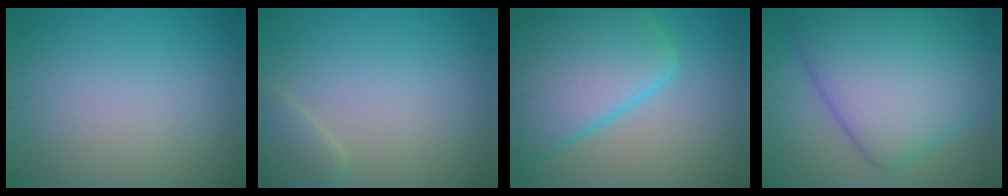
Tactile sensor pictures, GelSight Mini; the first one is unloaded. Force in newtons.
{"total": 2.0, "press": 2.0, "slide": 0.2}
{"total": 10.6, "press": 10.6, "slide": 0.4}
{"total": 11.2, "press": 11.2, "slide": 0.2}